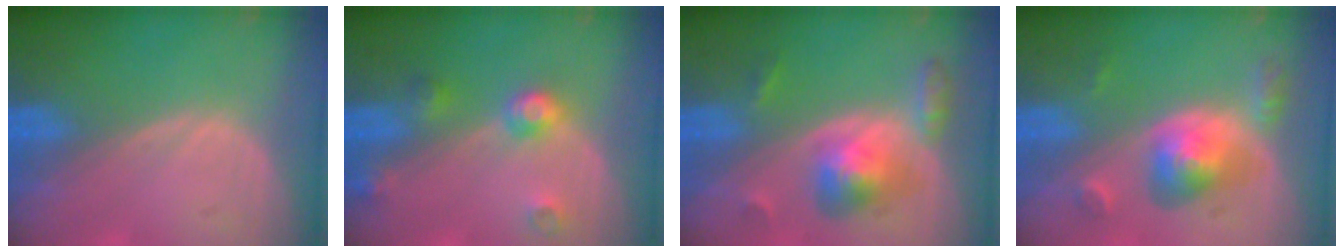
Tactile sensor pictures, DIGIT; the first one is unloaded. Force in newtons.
{"total": 4.4, "press": 3.9, "slide": 2.1}
{"total": 5.8, "press": 5.8, "slide": 0.2}
{"total": 6.1, "press": 5.6, "slide": 2.4}